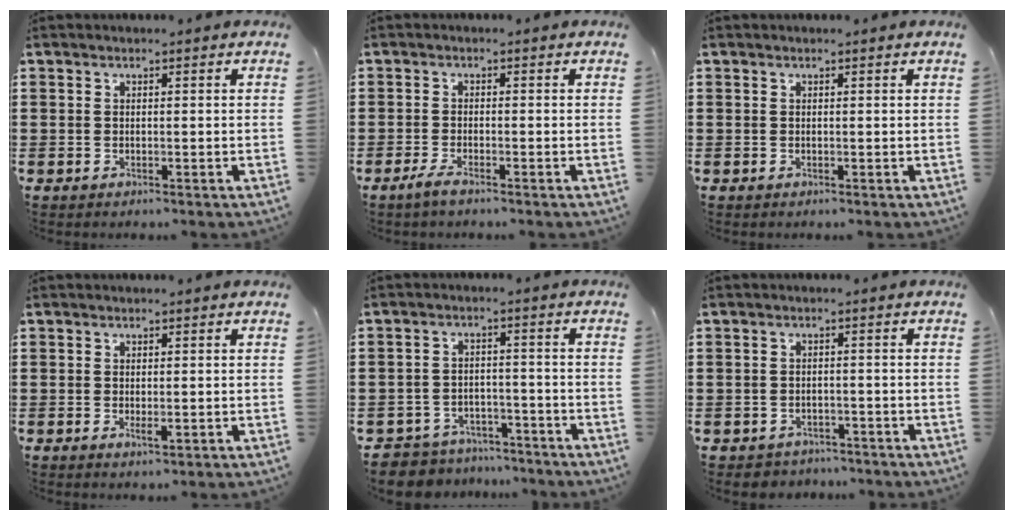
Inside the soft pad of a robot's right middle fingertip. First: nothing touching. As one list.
[{"total": 2.2, "force": [-1.4, 0.1, 1.7], "torque": [-0.043, -0.008, -0.030]}, {"total": 0.0}, {"total": 1.5, "force": [0.0, 0.5, 1.4], "torque": [-0.028, -0.002, 0.001]}, {"total": 4.6, "force": [-4.5, 1.0, -0.1], "torque": [-0.011, 0.005, -0.097]}, {"total": 1.7, "force": [-1.6, 0.6, -0.1], "torque": [-0.005, 0.001, -0.036]}]